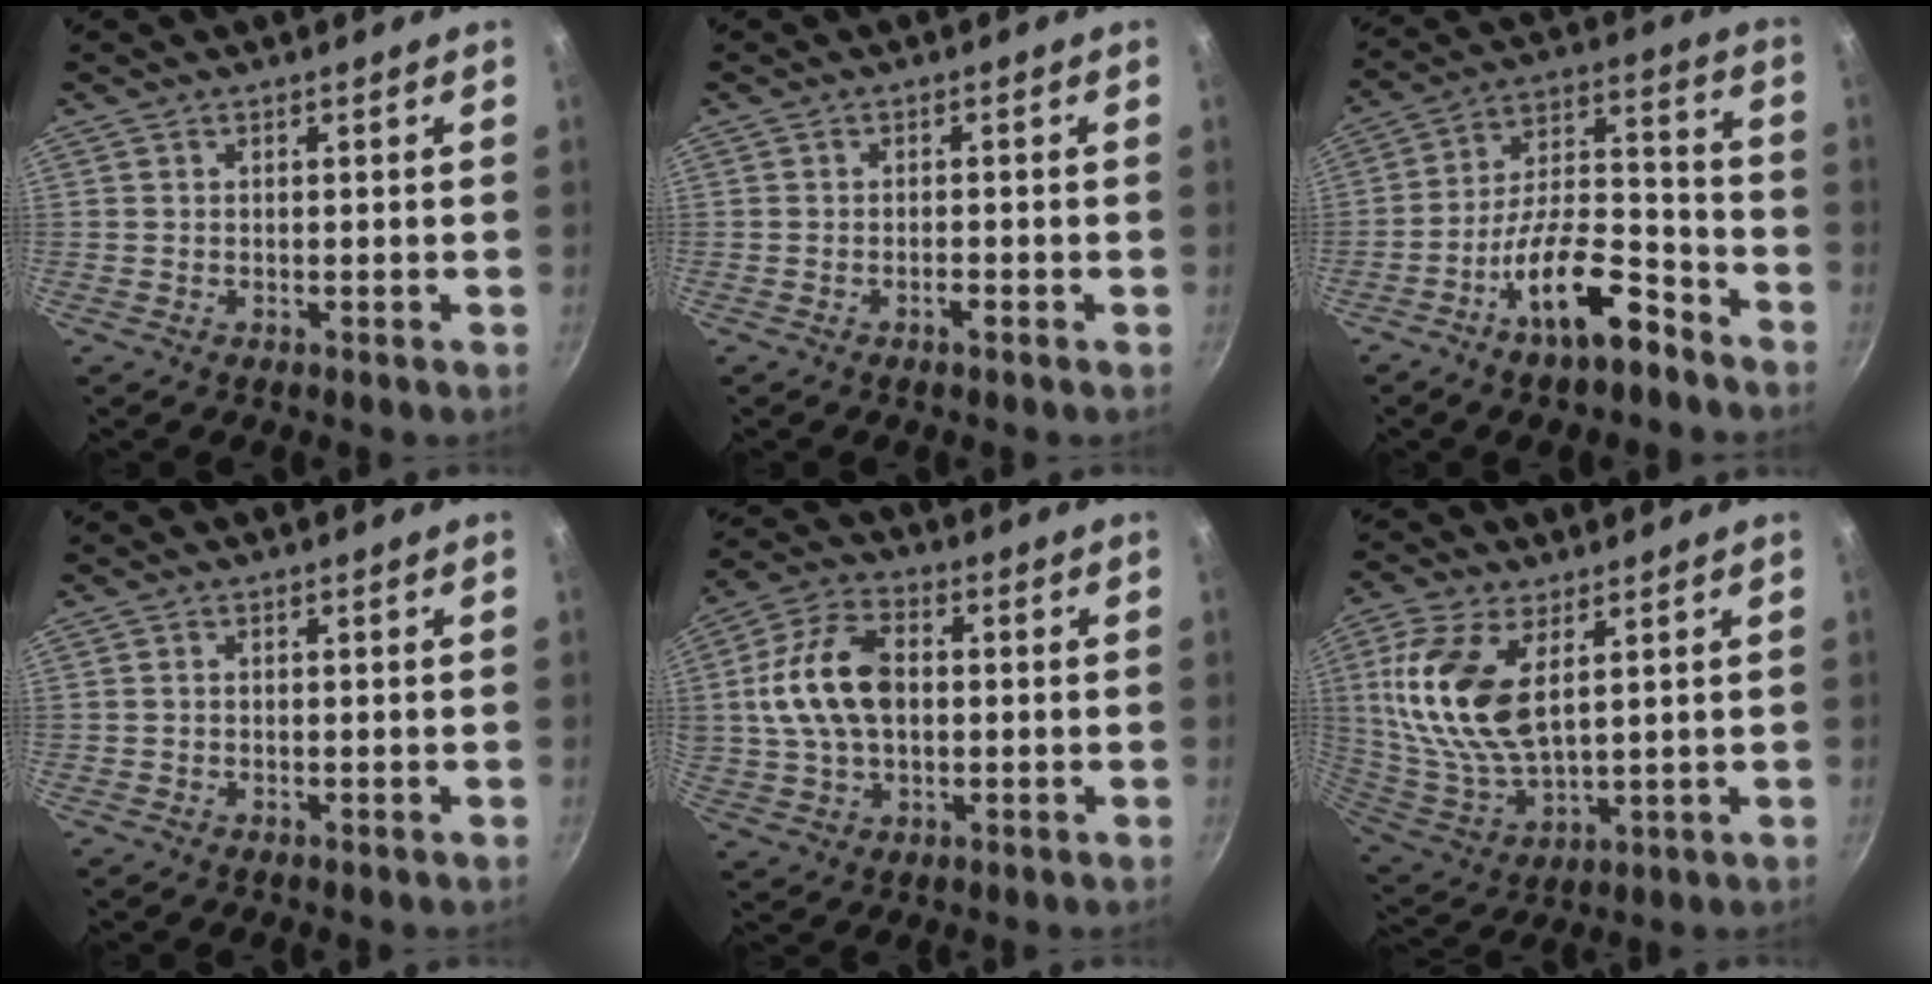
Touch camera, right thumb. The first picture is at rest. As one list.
[{"total": 1.2, "force": [-0.8, 0.3, 0.9], "torque": [-0.019, 0.007, -0.016]}, {"total": 15.6, "force": [-9.5, 6.0, 10.9], "torque": [-0.156, 0.083, -0.168]}, {"total": 0.7, "force": [0.0, 0.6, 0.4], "torque": [-0.006, 0.004, 0.001]}, {"total": 14.5, "force": [1.2, 9.3, 11.1], "torque": [-0.199, 0.020, 0.015]}, {"total": 17.1, "force": [4.9, 8.8, 13.9], "torque": [-0.279, -0.020, 0.106]}]